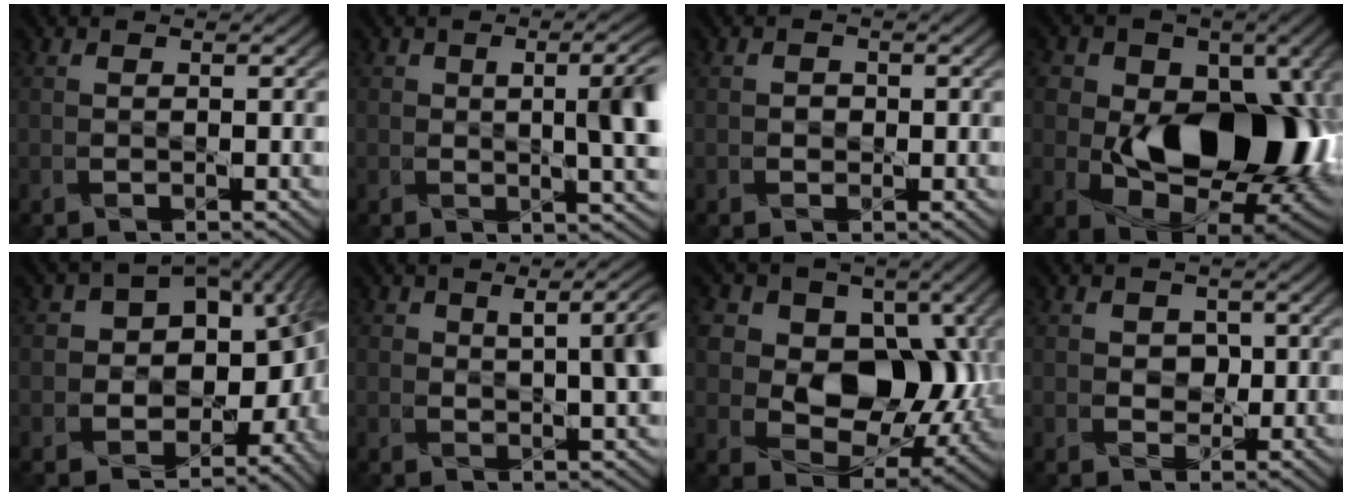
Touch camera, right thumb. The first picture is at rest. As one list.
[{"total": 6.3, "force": [0.6, 2.4, 5.8], "torque": [-0.074, 0.001, 0.012]}, {"total": 0.9, "force": [-0.3, 0.9, 0.1], "torque": [0.002, -0.003, -0.007]}, {"total": 16.9, "force": [-0.5, 11.4, 12.4], "torque": [-0.149, -0.029, -0.001]}, {"total": 15.0, "force": [-0.7, 11.5, 9.6], "torque": [-0.134, -0.030, 0.018]}, {"total": 4.5, "force": [1.5, 2.0, 3.8], "torque": [-0.047, 0.006, 0.024]}, {"total": 12.1, "force": [2.1, 9.4, 7.4], "torque": [-0.130, 0.004, 0.022]}, {"total": 1.8, "force": [0.1, 1.7, 0.6], "torque": [-0.011, -0.004, -0.001]}]